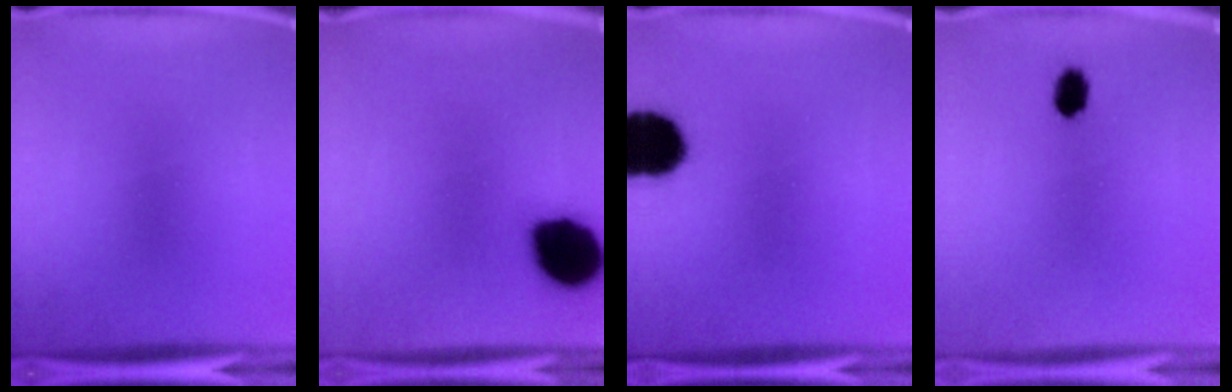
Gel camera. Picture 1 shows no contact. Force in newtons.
{"total": 16.2}
{"total": 12.0}
{"total": 3.6}